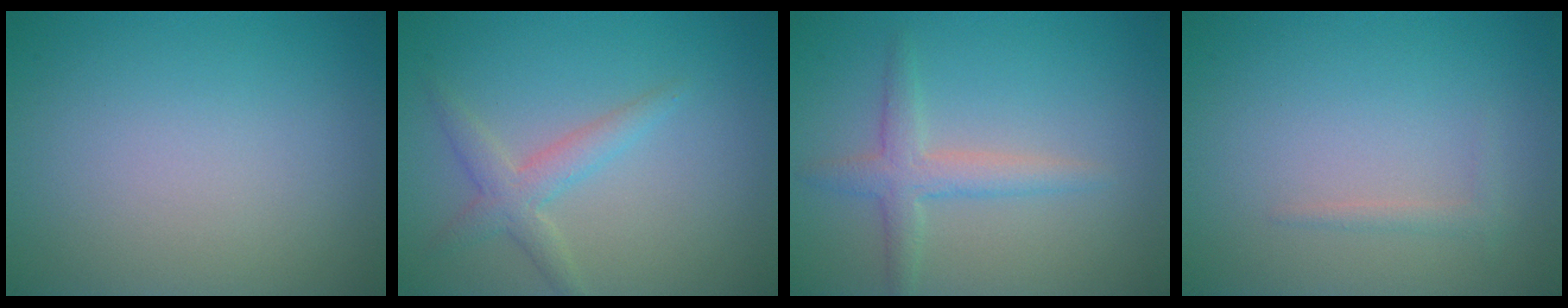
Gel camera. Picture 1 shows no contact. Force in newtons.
{"total": 2.5, "press": 2.5, "slide": 0.1}
{"total": 2.7, "press": 2.7, "slide": 0.0}
{"total": 0.8, "press": 0.8, "slide": 0.0}